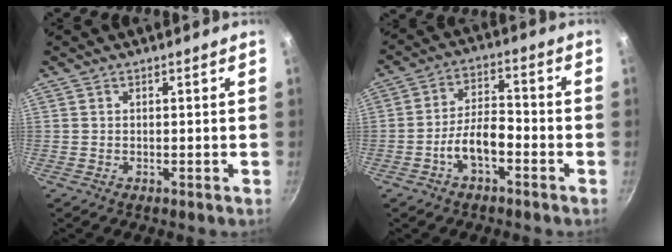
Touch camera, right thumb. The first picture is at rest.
{"total": 7.5, "force": [-3.4, 3.5, 5.7], "torque": [-0.092, 0.042, -0.063]}